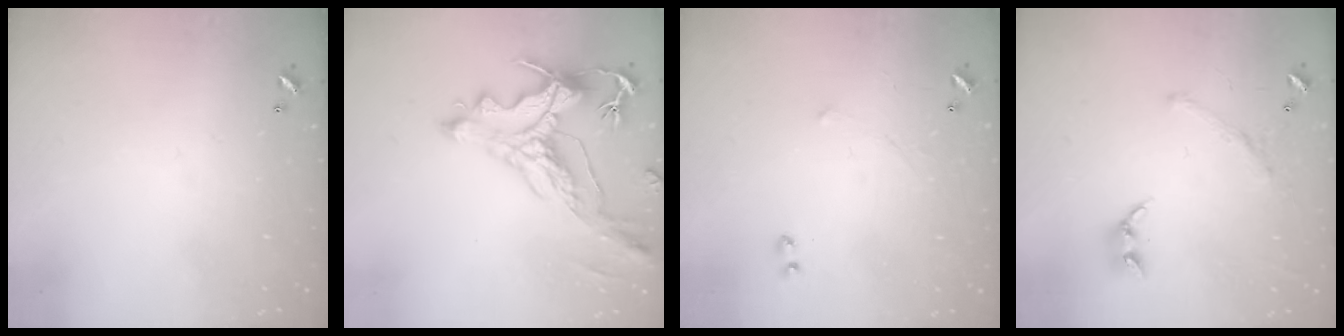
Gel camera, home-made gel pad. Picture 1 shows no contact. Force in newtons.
{"total": 2.9, "press": 2.6, "slide": 1.5}
{"total": 1.7, "press": 1.7, "slide": 0.4}
{"total": 1.5, "press": 1.0, "slide": 1.2}